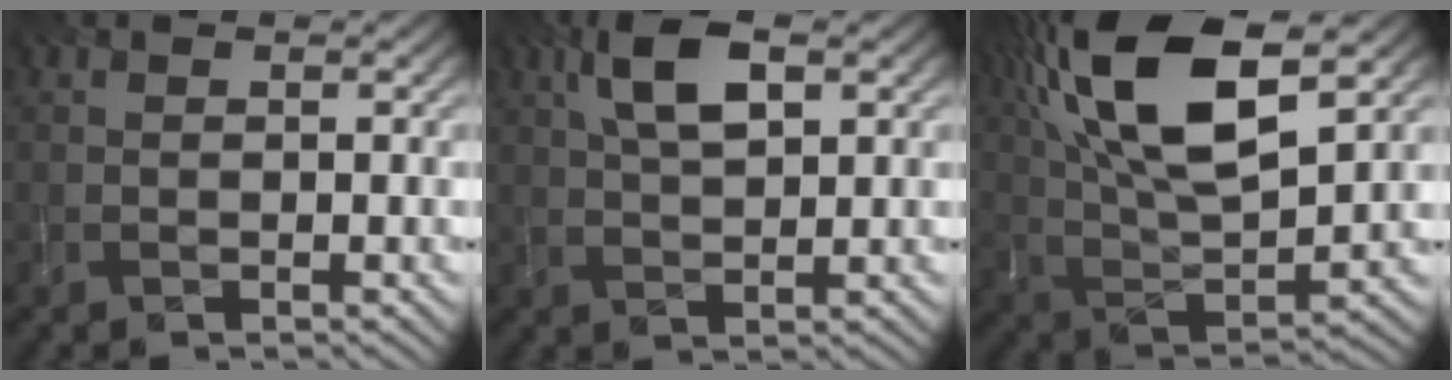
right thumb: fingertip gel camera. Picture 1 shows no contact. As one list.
[{"total": 6.4, "force": [2.5, 2.6, 5.2], "torque": [-0.115, 0.008, 0.047]}, {"total": 17.3, "force": [7.9, 6.7, 13.9], "torque": [-0.313, 0.025, 0.141]}]